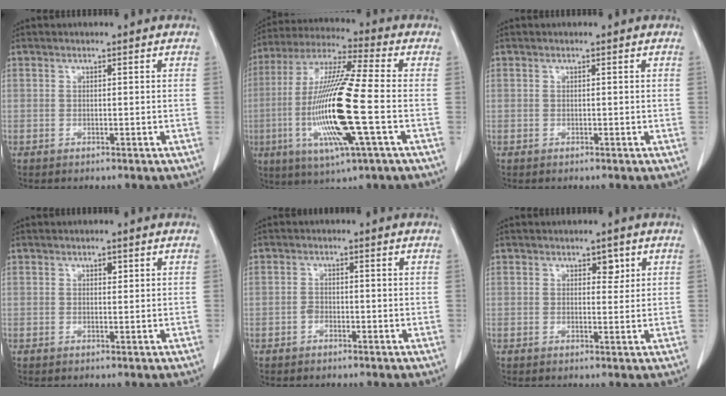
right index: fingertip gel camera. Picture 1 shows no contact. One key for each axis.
{"total": 18.1, "fx": -3.6, "fy": 0.7, "fz": 17.7, "tx": -0.369, "ty": -0.014, "tz": -0.073}
{"total": 0.0}
{"total": 0.8, "fx": 0.4, "fy": 0.4, "fz": 0.5, "tx": -0.010, "ty": -0.001, "tz": 0.007}
{"total": 1.2, "fx": -0.7, "fy": 0.7, "fz": 0.7, "tx": -0.009, "ty": 0.004, "tz": -0.013}
{"total": 1.8, "fx": 1.0, "fy": 1.1, "fz": 1.1, "tx": -0.010, "ty": -0.002, "tz": 0.014}